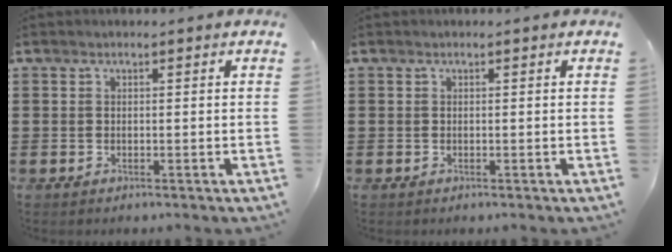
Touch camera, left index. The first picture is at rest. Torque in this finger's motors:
{"motor_torque": [0.04, 0.05, 0.00, 0.00]}